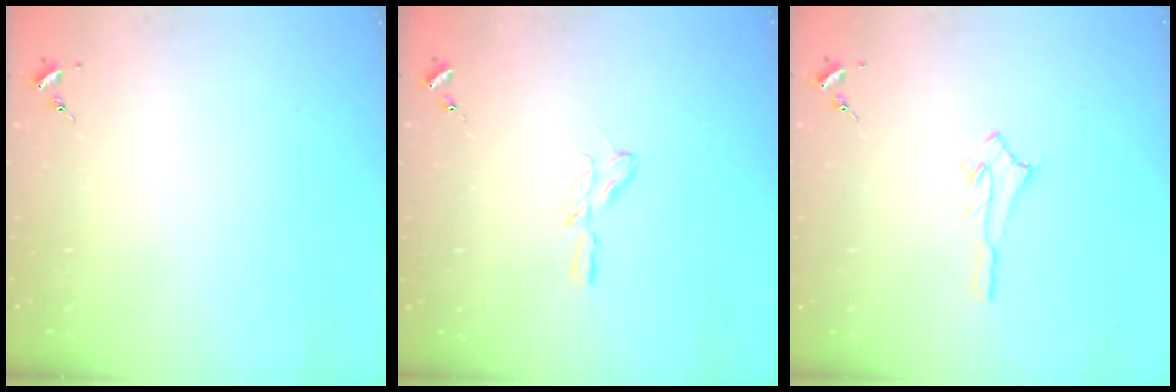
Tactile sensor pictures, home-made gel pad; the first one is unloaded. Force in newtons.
{"total": 5.3, "press": 5.2, "slide": 0.6}
{"total": 2.8, "press": 2.7, "slide": 0.4}